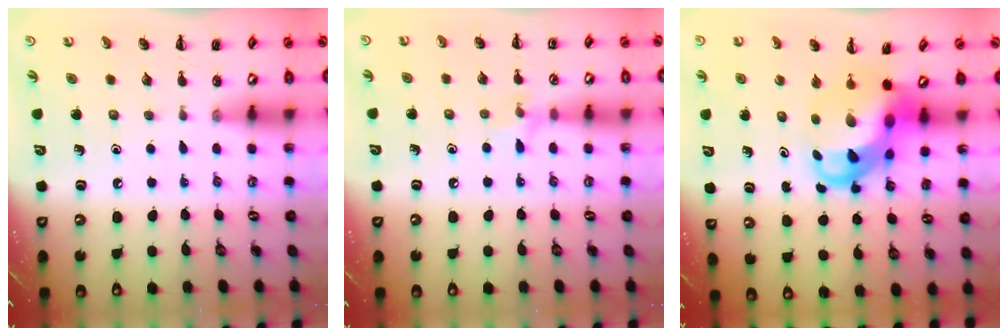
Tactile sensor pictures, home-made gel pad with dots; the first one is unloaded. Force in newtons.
{"total": 6.4, "press": 6.0, "slide": 2.0}
{"total": 6.4, "press": 6.2, "slide": 1.4}